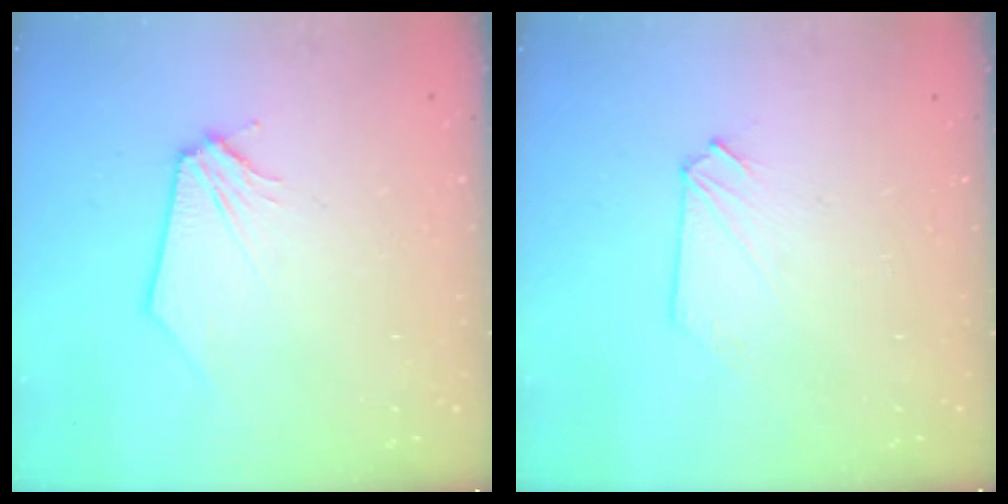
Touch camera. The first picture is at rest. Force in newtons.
{"total": 0.8, "press": 0.8, "slide": 0.2}